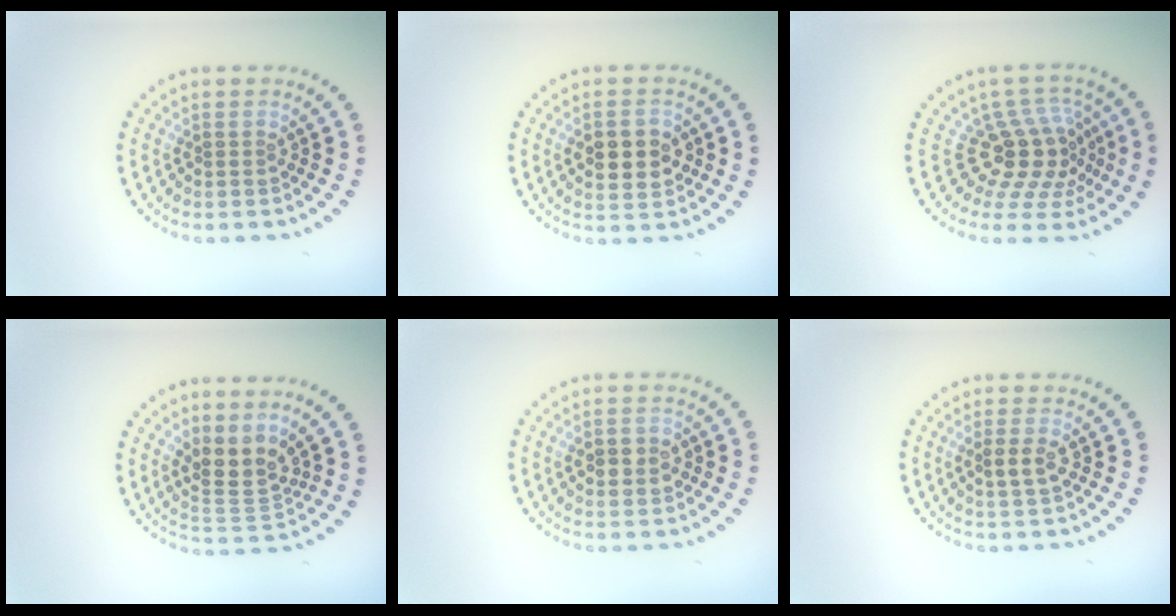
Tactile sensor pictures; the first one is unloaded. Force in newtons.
{"total": 4.0, "press": 4.0, "slide": 0.4}
{"total": 4.5, "press": 3.3, "slide": 3.0}
{"total": 3.4, "press": 2.8, "slide": 1.9}
{"total": 2.1, "press": 2.1, "slide": 0.3}
{"total": 1.9, "press": 1.8, "slide": 0.5}